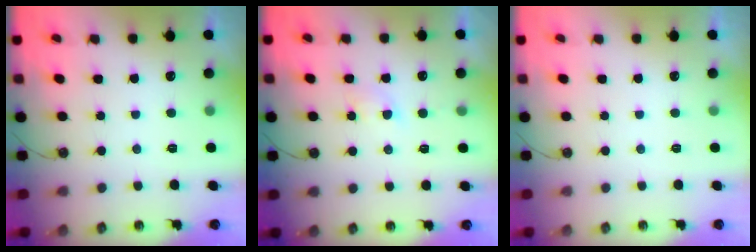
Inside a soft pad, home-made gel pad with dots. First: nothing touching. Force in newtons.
{"total": 2.9, "press": 2.9, "slide": 0.5}
{"total": 0.0}